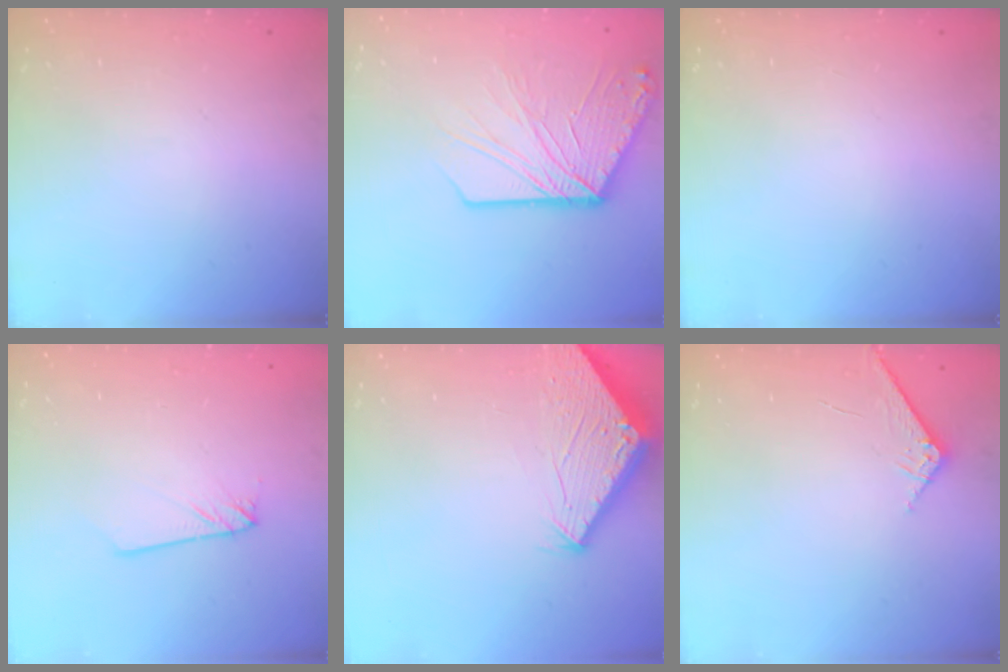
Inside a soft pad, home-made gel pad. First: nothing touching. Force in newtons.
{"total": 18.3, "press": 18.2, "slide": 1.6}
{"total": 0.0}
{"total": 2.2, "press": 2.2, "slide": 0.2}
{"total": 2.9, "press": 2.9, "slide": 0.1}
{"total": 5.3, "press": 5.3, "slide": 0.6}